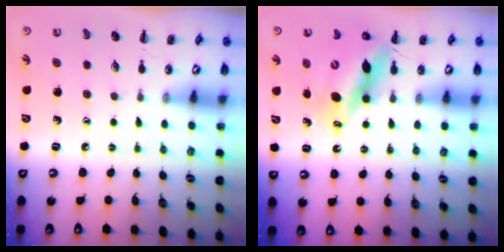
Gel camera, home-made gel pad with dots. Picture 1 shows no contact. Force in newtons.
{"total": 11.8, "press": 11.4, "slide": 3.0}